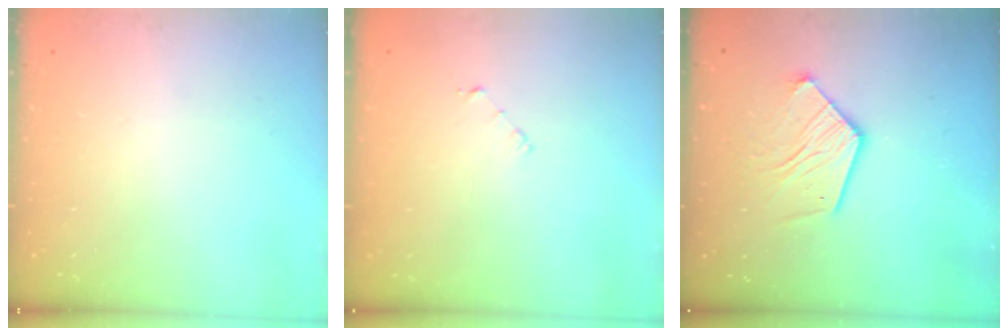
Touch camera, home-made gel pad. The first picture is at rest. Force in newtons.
{"total": 2.9, "press": 2.9, "slide": 0.2}
{"total": 12.5, "press": 12.4, "slide": 1.3}